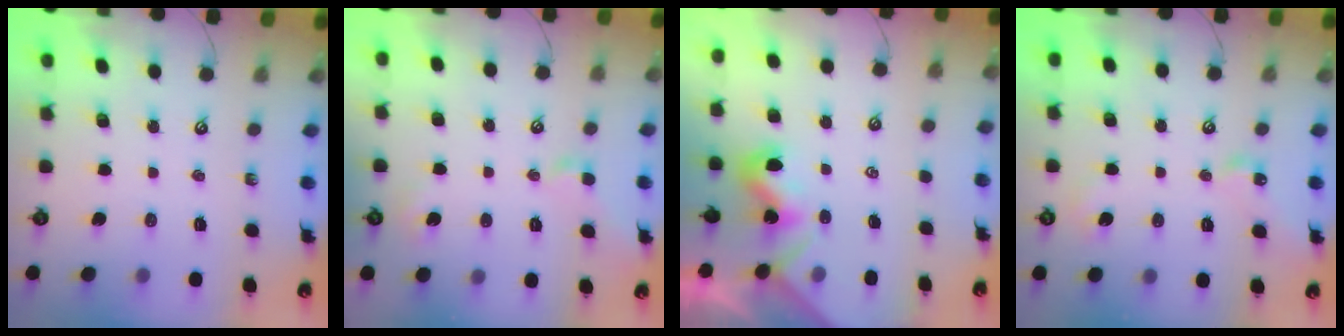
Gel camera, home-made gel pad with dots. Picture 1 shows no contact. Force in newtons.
{"total": 2.2, "press": 2.1, "slide": 0.6}
{"total": 1.3, "press": 1.2, "slide": 0.3}
{"total": 8.5, "press": 8.5, "slide": 0.6}